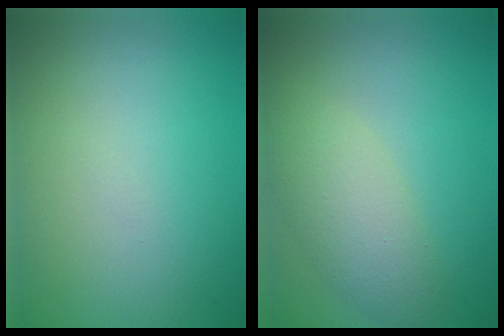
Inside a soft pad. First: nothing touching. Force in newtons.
{"total": 4.1, "press": 4.1, "slide": 0.3}